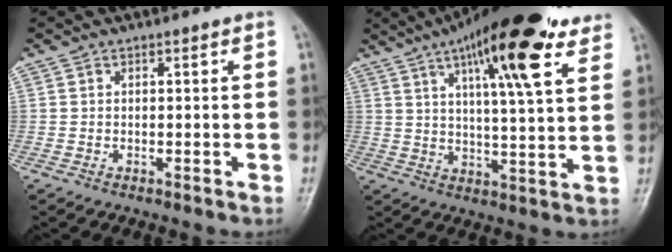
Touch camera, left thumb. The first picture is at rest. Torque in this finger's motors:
{"motor_torque": [0.19, 0.81, 1.51, -1.28, 0.19]}